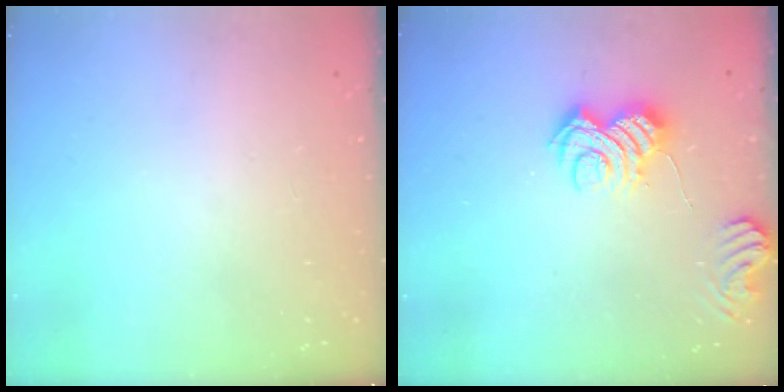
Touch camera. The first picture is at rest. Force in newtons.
{"total": 7.3, "press": 7.2, "slide": 0.6}